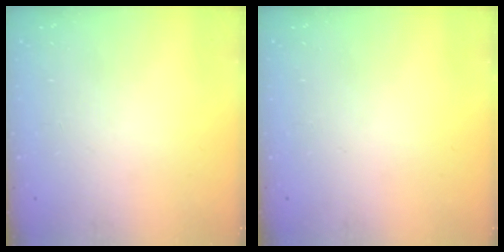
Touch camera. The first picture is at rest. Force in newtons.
{"total": 0.0}